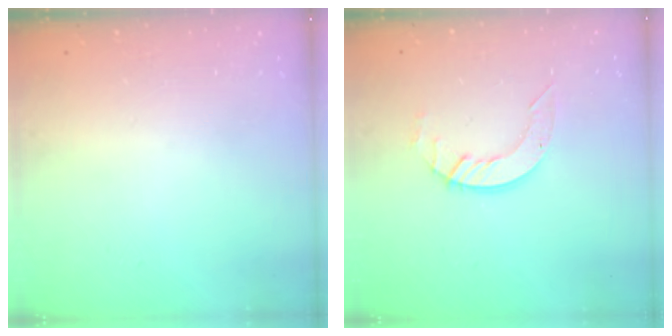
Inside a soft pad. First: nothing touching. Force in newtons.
{"total": 6.1, "press": 6.1, "slide": 0.5}